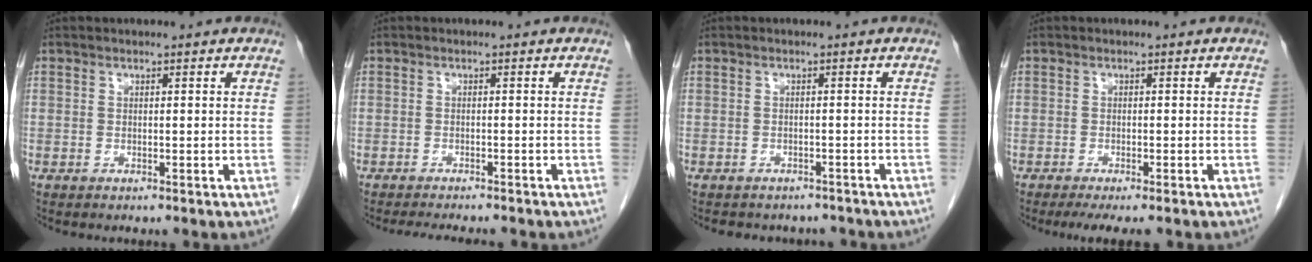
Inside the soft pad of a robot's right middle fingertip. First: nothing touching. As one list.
[{"total": 5.6, "force": [-5.0, 0.9, 2.3], "torque": [-0.026, -0.008, -0.071]}, {"total": 6.0, "force": [-5.3, 2.6, 0.8], "torque": [-0.010, 0.008, -0.058]}, {"total": 4.5, "force": [-3.5, 0.7, 2.8], "torque": [-0.036, -0.010, -0.051]}]